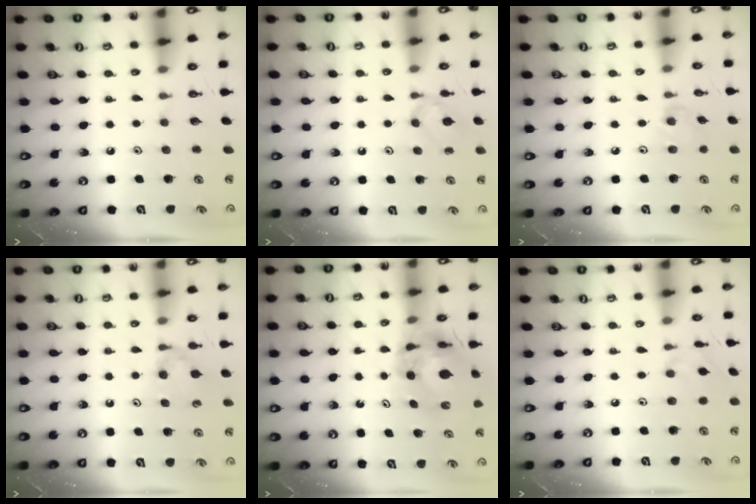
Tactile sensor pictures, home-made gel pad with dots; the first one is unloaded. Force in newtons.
{"total": 3.8, "press": 3.8, "slide": 0.5}
{"total": 3.6, "press": 3.6, "slide": 0.5}
{"total": 4.1, "press": 3.9, "slide": 0.9}
{"total": 9.6, "press": 9.5, "slide": 1.0}
{"total": 2.8, "press": 2.7, "slide": 0.6}